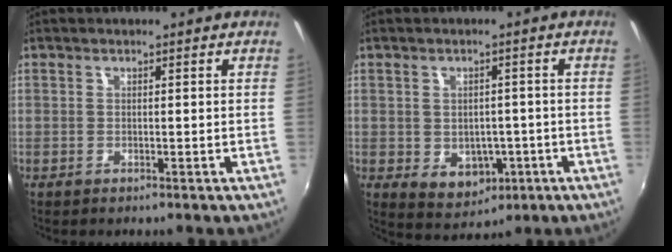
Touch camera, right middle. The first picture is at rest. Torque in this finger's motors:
{"motor_torque": [0.51, -0.72, -0.03, 0.00]}